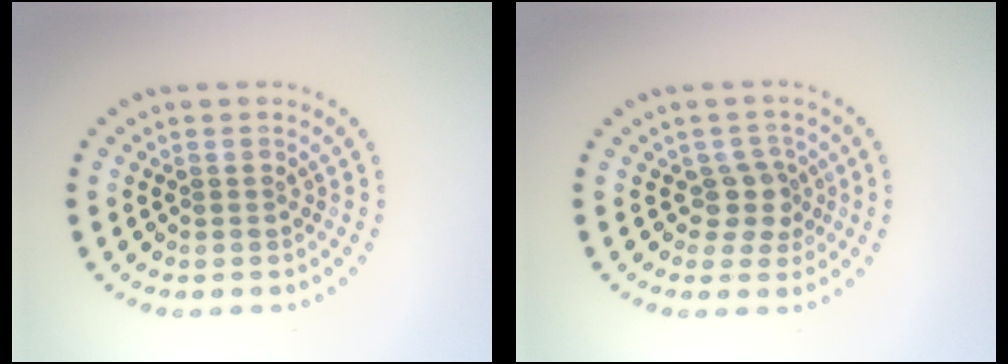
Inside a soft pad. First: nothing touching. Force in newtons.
{"total": 2.4, "press": 2.0, "slide": 1.4}